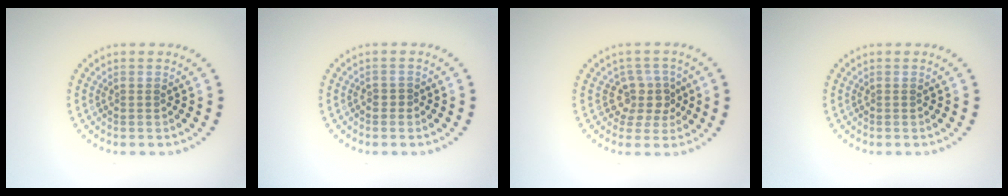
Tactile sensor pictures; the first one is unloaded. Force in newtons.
{"total": 0.6, "press": 0.3, "slide": 0.5}
{"total": 2.9, "press": 2.3, "slide": 1.7}
{"total": 0.0}